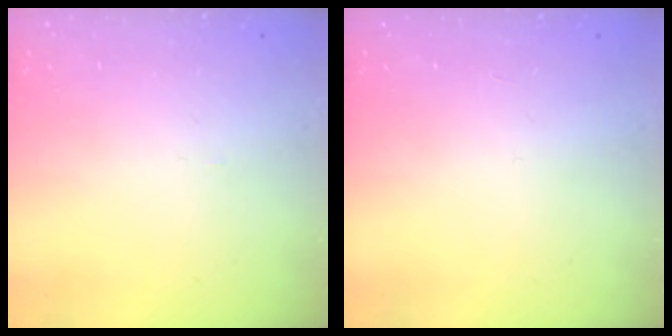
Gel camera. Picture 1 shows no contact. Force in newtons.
{"total": 0.0}